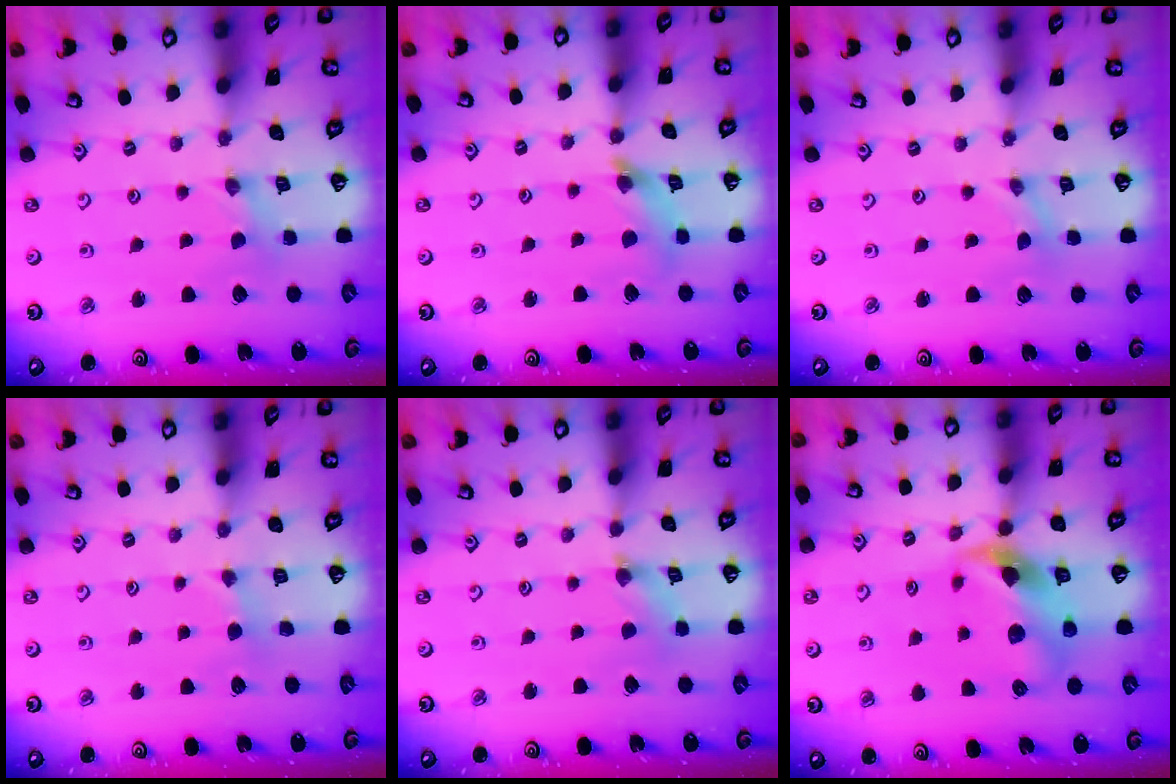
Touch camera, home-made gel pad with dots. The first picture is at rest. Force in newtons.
{"total": 6.9, "press": 6.8, "slide": 0.8}
{"total": 0.0}
{"total": 1.8, "press": 1.8, "slide": 0.3}
{"total": 1.5, "press": 1.4, "slide": 0.3}
{"total": 10.4, "press": 10.3, "slide": 1.2}